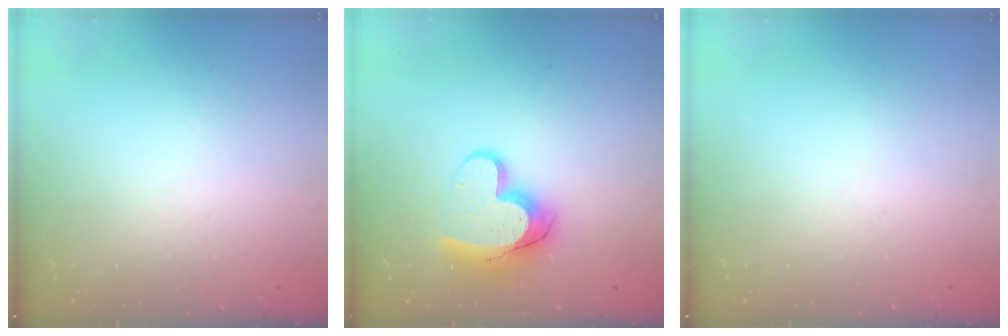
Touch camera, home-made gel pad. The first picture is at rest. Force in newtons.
{"total": 13.4, "press": 13.4, "slide": 1.1}
{"total": 0.0}